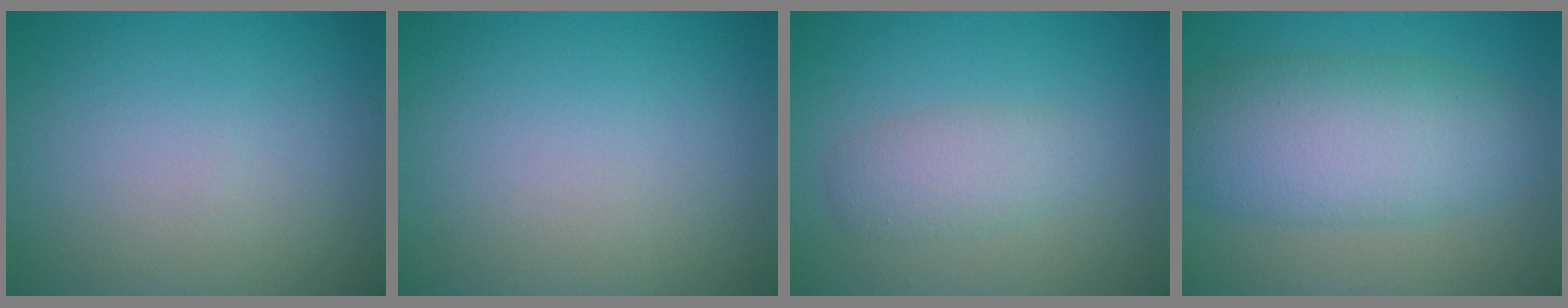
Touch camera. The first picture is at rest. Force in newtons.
{"total": 0.0}
{"total": 2.5, "press": 2.5, "slide": 0.0}
{"total": 7.6, "press": 7.6, "slide": 0.1}